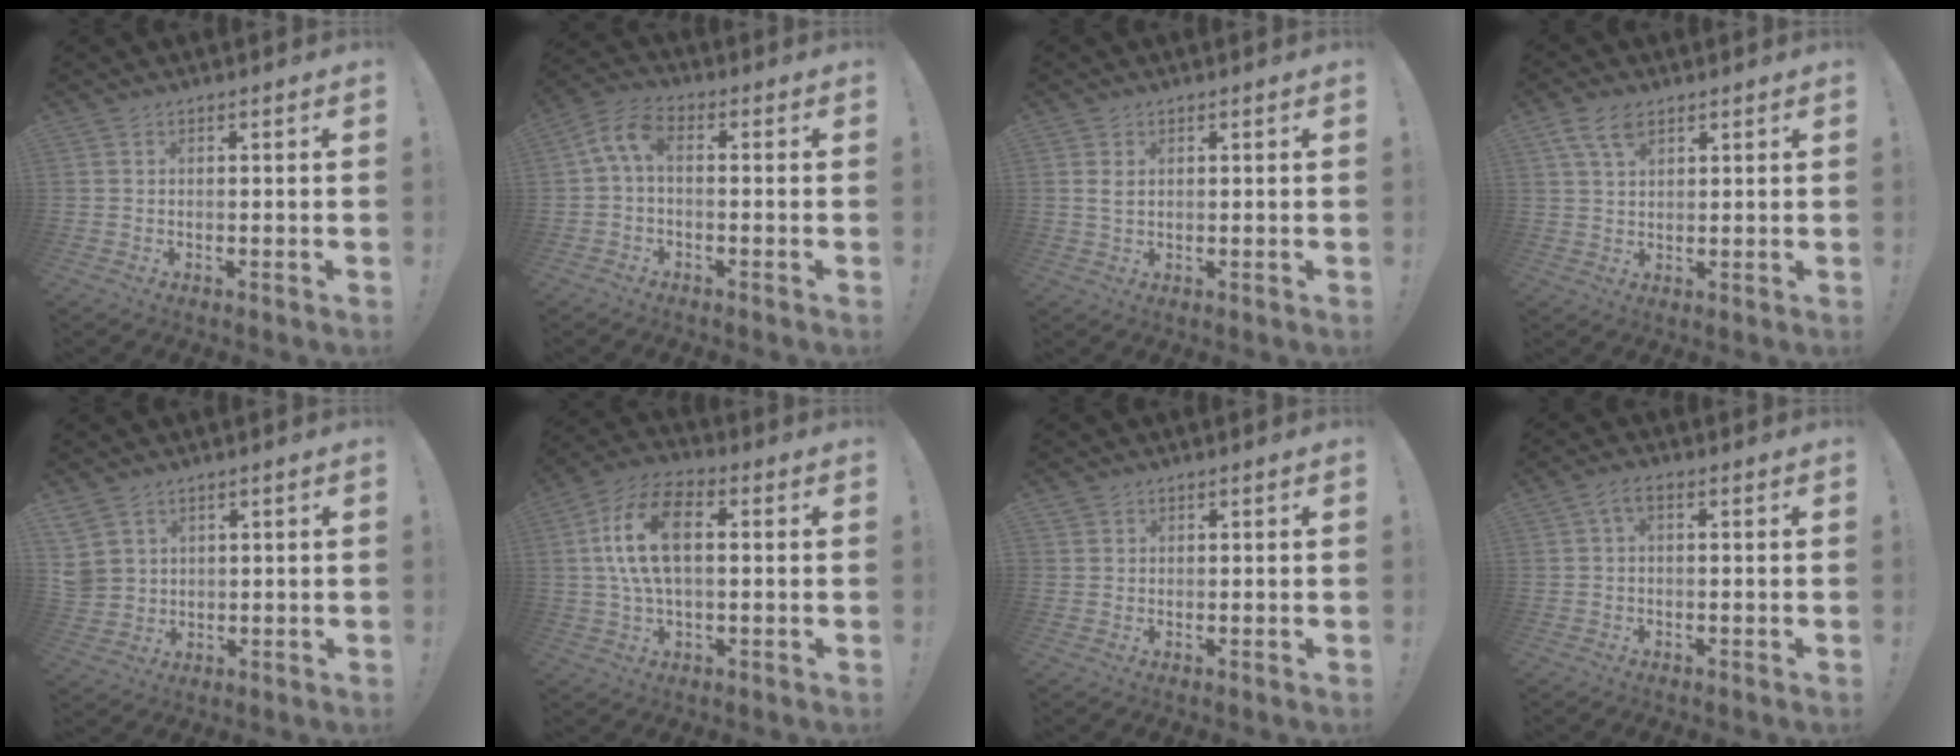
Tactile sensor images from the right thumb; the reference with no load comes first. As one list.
[{"total": 6.1, "force": [0.3, 2.8, 5.4], "torque": [-0.126, -0.001, 0.006]}, {"total": 2.5, "force": [0.9, 1.4, 1.8], "torque": [-0.031, 0.001, 0.018]}, {"total": 6.4, "force": [3.6, 3.4, 4.0], "torque": [-0.075, -0.006, 0.069]}, {"total": 5.7, "force": [2.9, 4.5, 1.7], "torque": [-0.039, -0.014, 0.062]}, {"total": 14.2, "force": [1.9, 7.8, 11.7], "torque": [-0.231, 0.010, 0.034]}, {"total": 1.1, "force": [0.9, 0.7, 0.1], "torque": [0.003, -0.005, 0.016]}, {"total": 2.7, "force": [0.1, 1.1, 2.5], "torque": [-0.048, 0.004, 0.002]}]